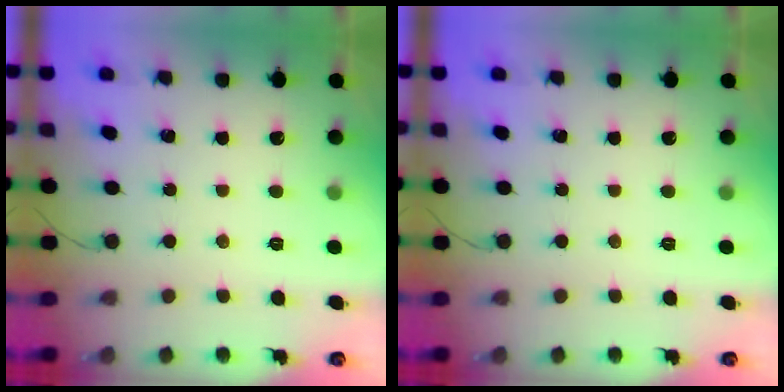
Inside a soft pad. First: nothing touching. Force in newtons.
{"total": 0.0}